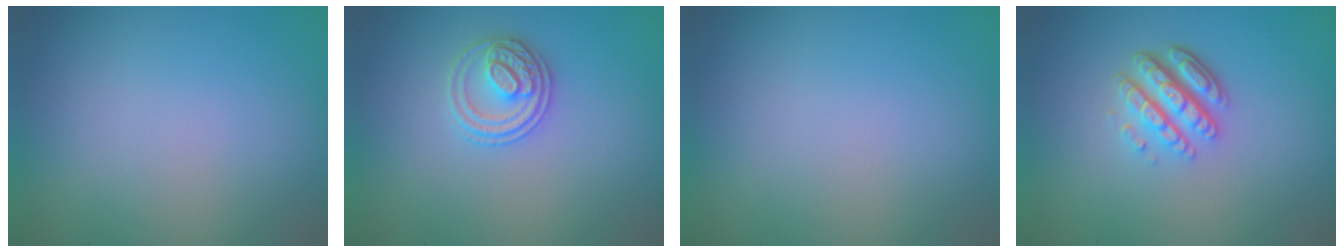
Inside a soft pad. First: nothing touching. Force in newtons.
{"total": 2.7, "press": 2.7, "slide": 0.6}
{"total": 0.0}
{"total": 4.7, "press": 3.4, "slide": 3.3}